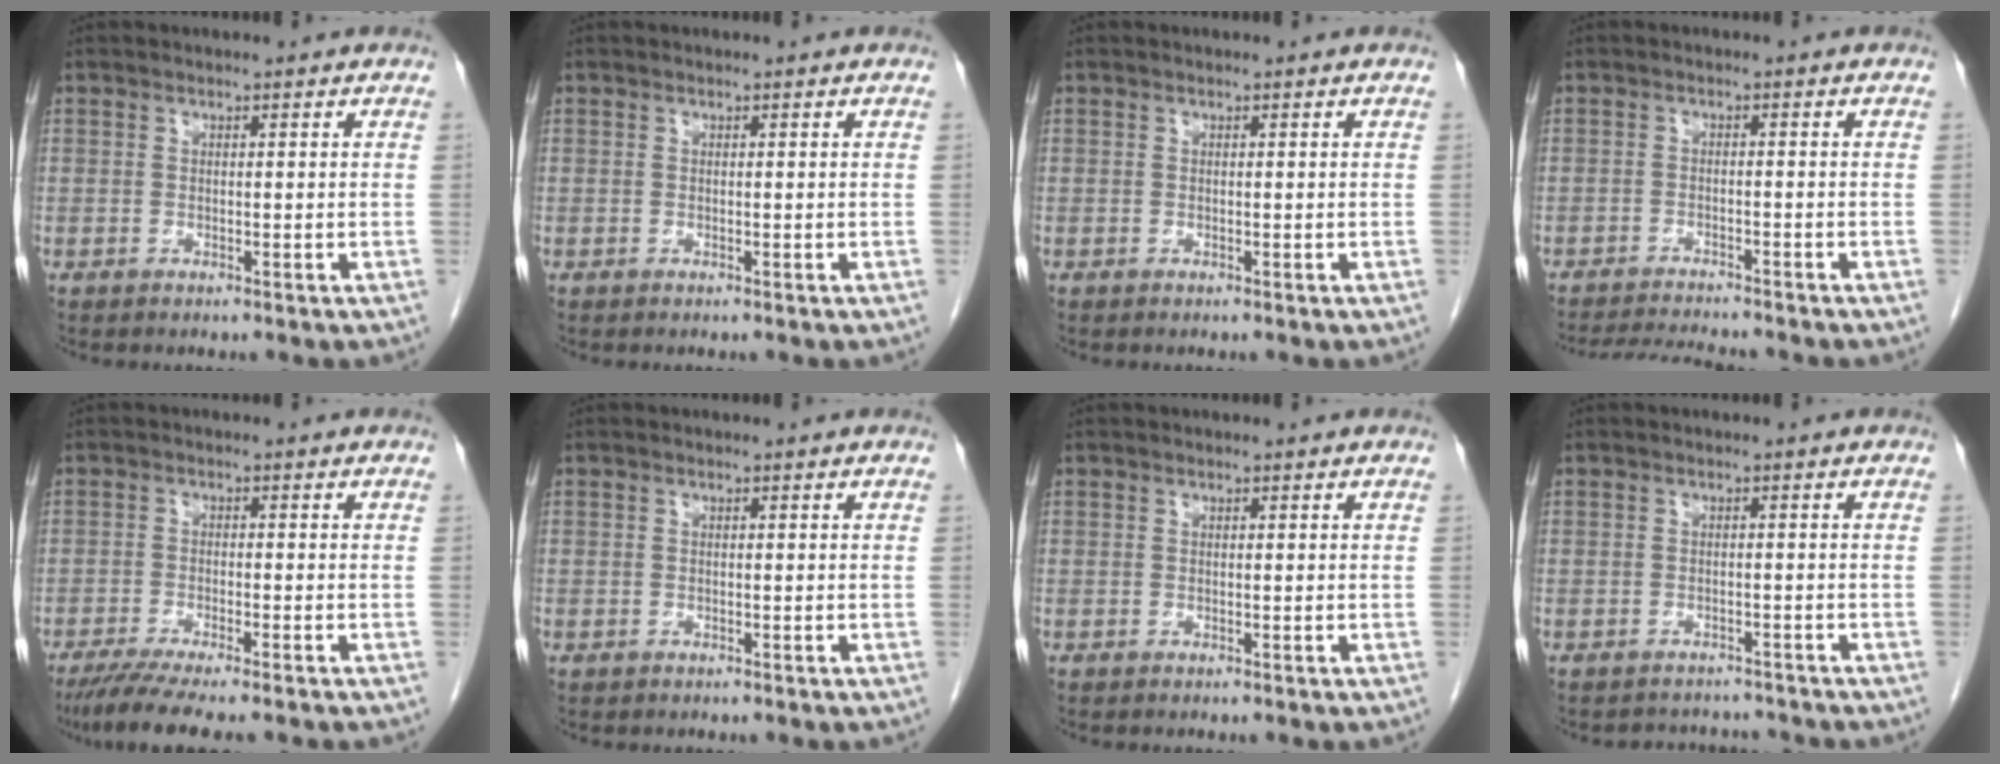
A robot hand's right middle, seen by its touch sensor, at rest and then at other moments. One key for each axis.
{"total": 0.0}
{"total": 0.0}
{"total": 7.8, "fx": -7.4, "fy": 0.2, "fz": 2.5, "tx": -0.039, "ty": -0.012, "tz": -0.117}
{"total": 8.2, "fx": -6.7, "fy": 0.4, "fz": 4.6, "tx": -0.072, "ty": -0.020, "tz": -0.107}
{"total": 0.0}
{"total": 0.0}
{"total": 4.2, "fx": -4.0, "fy": 1.0, "fz": -0.2, "tx": 0.003, "ty": 0.004, "tz": -0.055}